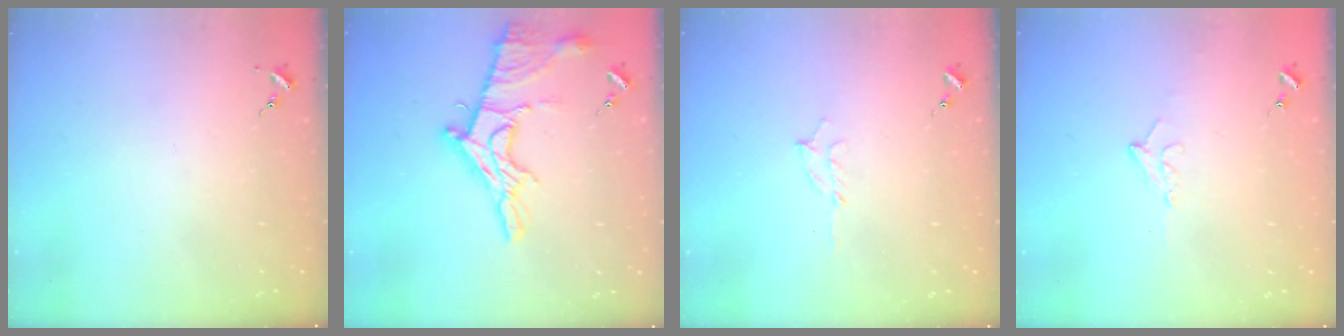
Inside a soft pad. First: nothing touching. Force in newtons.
{"total": 17.2, "press": 17.1, "slide": 1.2}
{"total": 5.6, "press": 5.6, "slide": 0.6}
{"total": 7.1, "press": 7.0, "slide": 1.2}